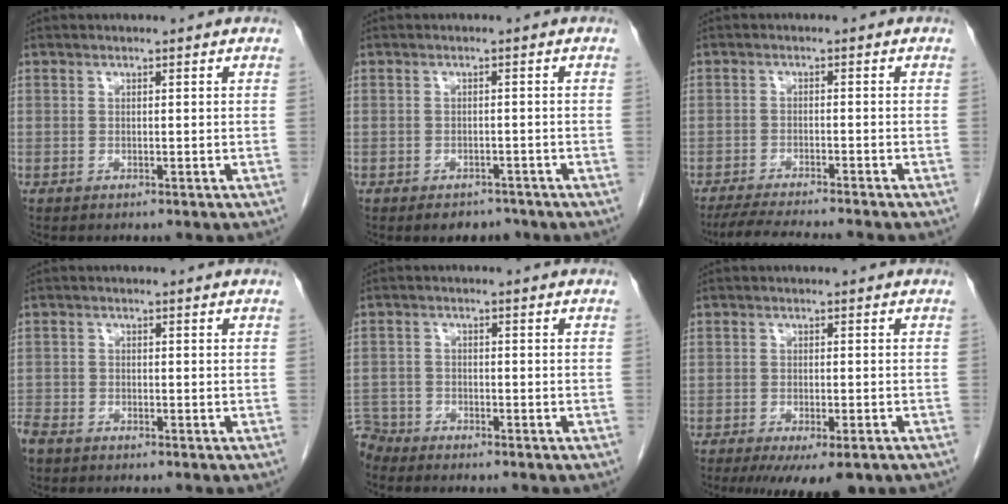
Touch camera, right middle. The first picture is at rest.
{"total": 3.1, "force": [-2.4, 1.7, 0.8], "torque": [-0.005, 0.004, -0.028]}
{"total": 8.1, "force": [-7.3, -0.5, 3.5], "torque": [-0.048, -0.017, -0.117]}
{"total": 3.5, "force": [-2.9, 1.4, 1.3], "torque": [-0.032, -0.005, -0.057]}
{"total": 4.3, "force": [-4.1, 1.1, -0.5], "torque": [0.013, -0.009, -0.081]}
{"total": 8.1, "force": [-5.5, 2.5, 5.4], "torque": [-0.068, -0.013, -0.080]}